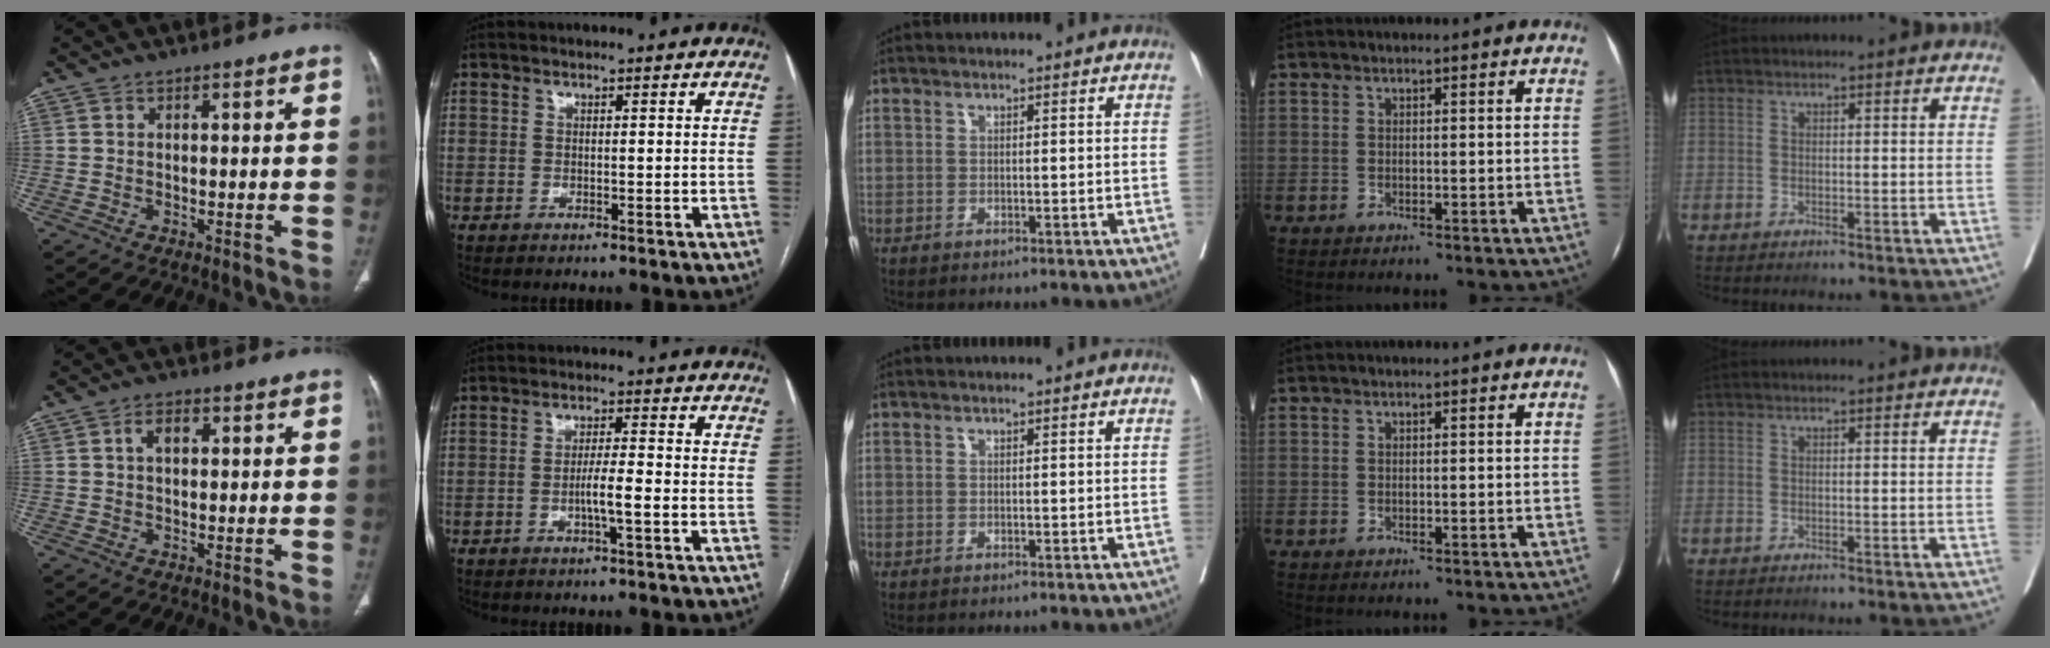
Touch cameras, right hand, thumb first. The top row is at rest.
{"thumb": {"total": 3.3, "force": [0.8, 2.0, 2.5], "torque": [-0.041, 0.008, 0.013]}, "index": {"total": 3.9, "force": [-1.3, -0.1, 3.6], "torque": [-0.064, -0.001, -0.025]}}